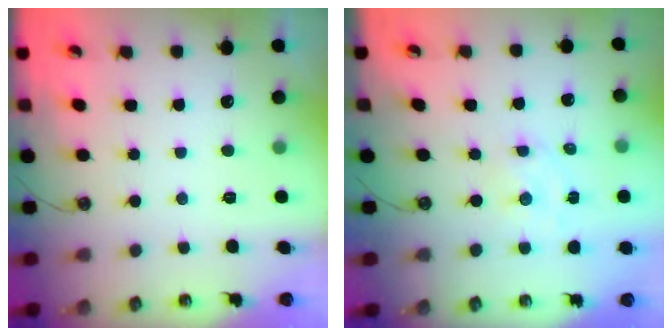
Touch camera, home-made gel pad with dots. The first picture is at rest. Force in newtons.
{"total": 1.8, "press": 1.7, "slide": 0.4}